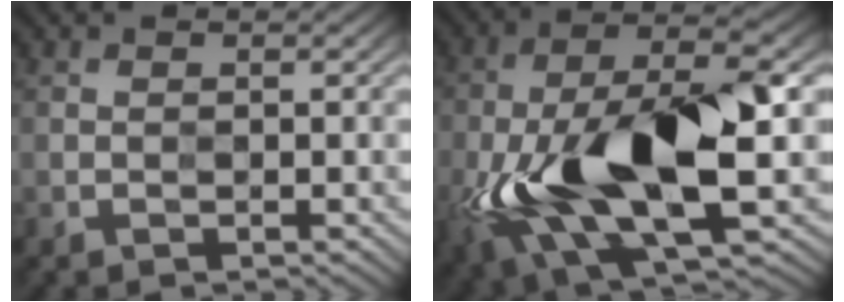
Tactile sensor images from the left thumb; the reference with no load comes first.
{"total": 17.0, "force": [-4.3, 6.6, 15.0], "torque": [-0.292, -0.003, -0.075]}